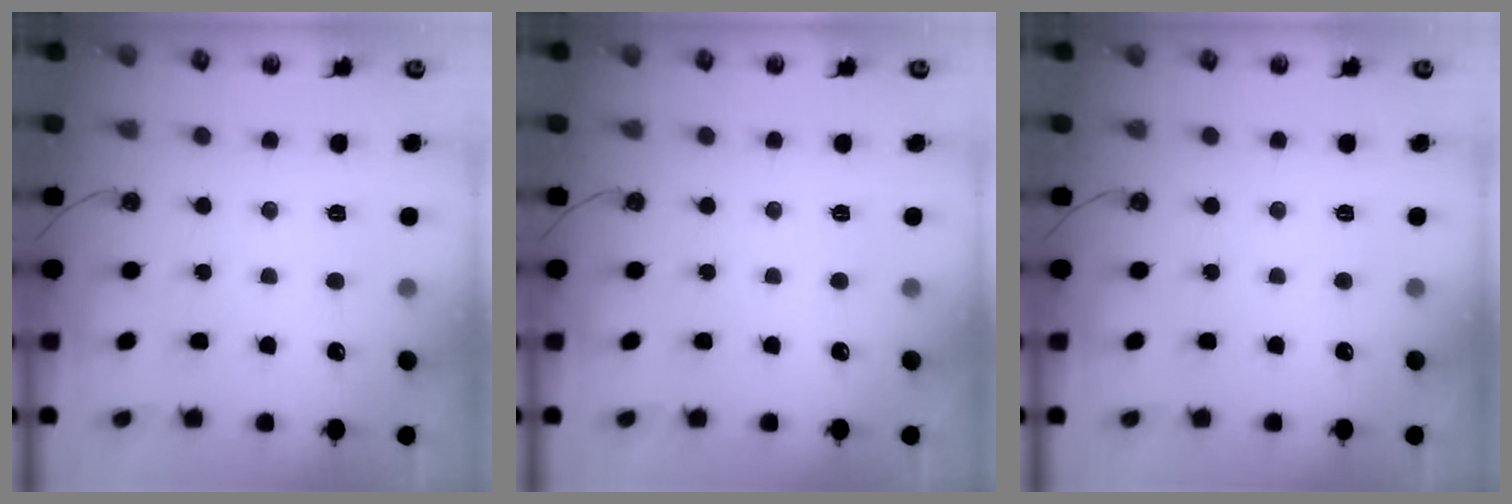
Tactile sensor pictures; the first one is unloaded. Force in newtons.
{"total": 0.0}
{"total": 0.0}